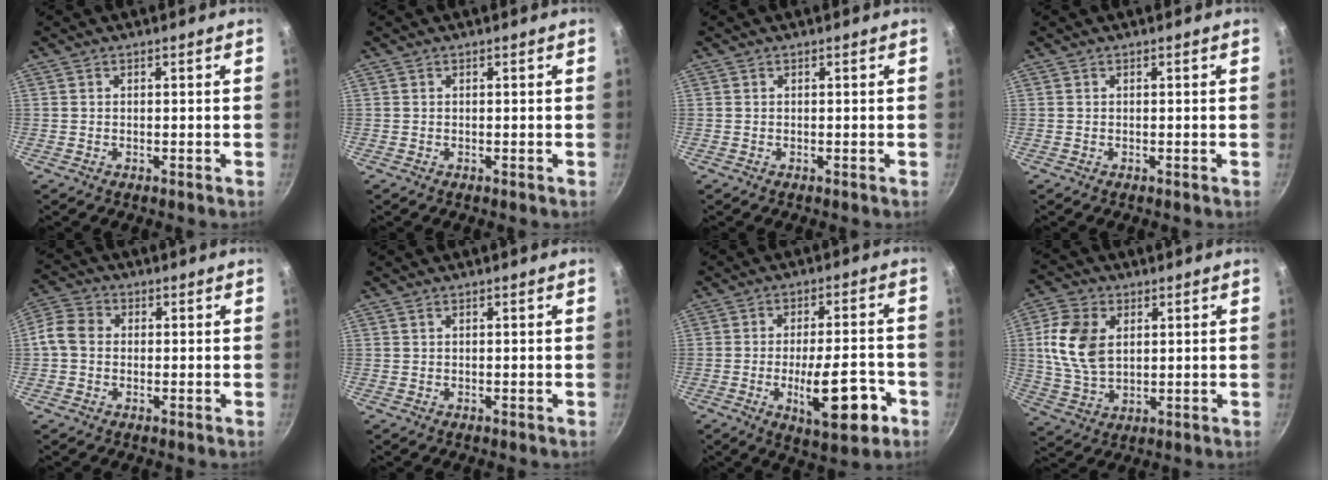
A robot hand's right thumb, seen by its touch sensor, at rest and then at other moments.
{"total": 0.0}
{"total": 0.0}
{"total": 0.0}
{"total": 5.6, "force": [-0.2, 4.6, 3.1], "torque": [-0.050, 0.012, -0.024]}
{"total": 0.0}
{"total": 13.6, "force": [-4.8, 4.8, 11.7], "torque": [-0.151, 0.018, -0.065]}
{"total": 11.7, "force": [2.6, 7.8, 8.3], "torque": [-0.151, -0.010, 0.053]}